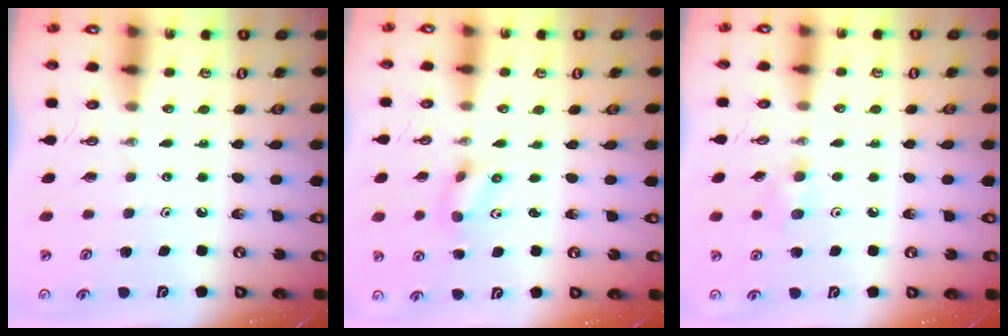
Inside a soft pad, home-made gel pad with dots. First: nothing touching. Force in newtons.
{"total": 2.9, "press": 1.1, "slide": 2.7}
{"total": 7.2, "press": 7.1, "slide": 1.0}